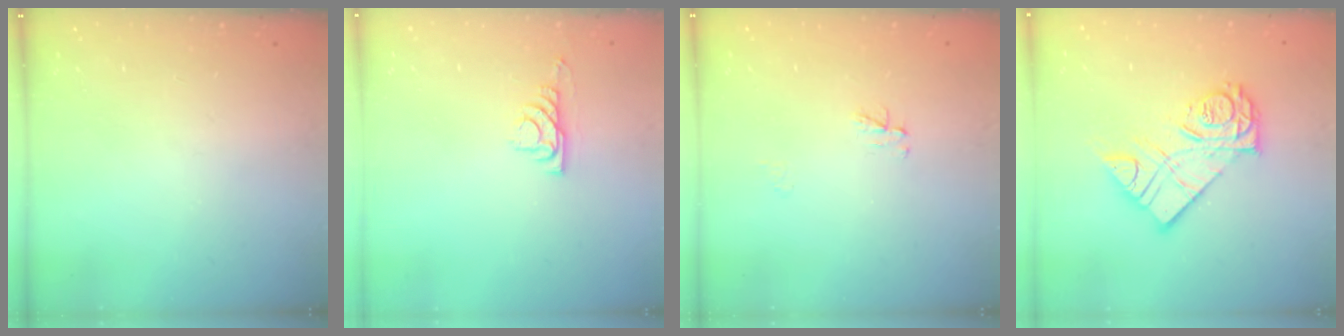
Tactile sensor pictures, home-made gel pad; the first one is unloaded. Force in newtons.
{"total": 5.0, "press": 4.9, "slide": 0.7}
{"total": 3.0, "press": 3.0, "slide": 0.4}
{"total": 15.7, "press": 15.6, "slide": 1.2}